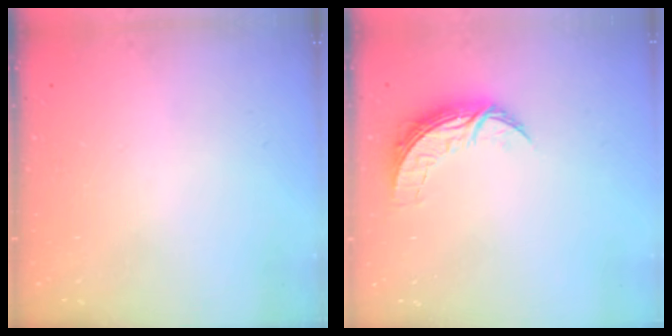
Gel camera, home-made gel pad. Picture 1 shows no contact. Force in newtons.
{"total": 7.2, "press": 7.2, "slide": 0.2}